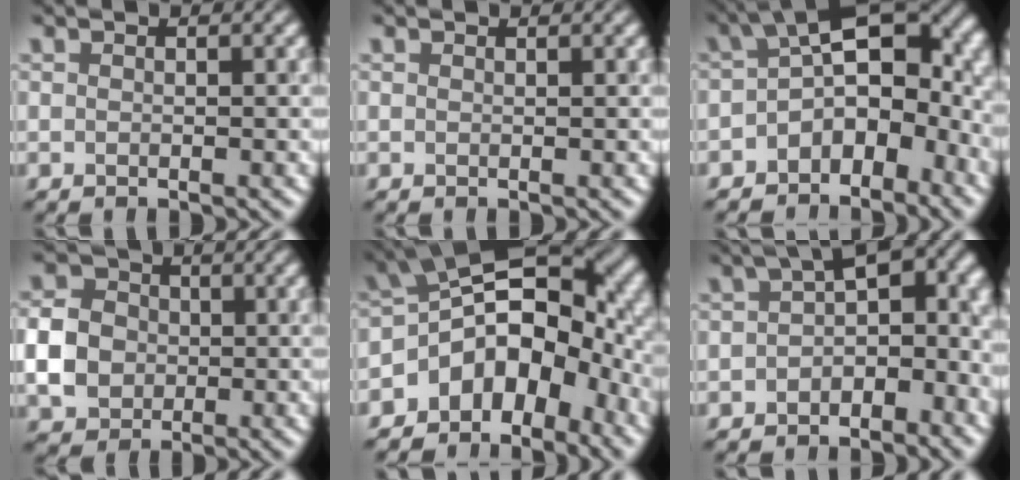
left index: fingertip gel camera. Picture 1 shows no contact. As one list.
[{"total": 0.0}, {"total": 10.1, "force": [-1.6, 6.2, 7.8], "torque": [-0.098, 0.009, -0.034]}, {"total": 4.8, "force": [-0.7, 4.2, 2.3], "torque": [-0.053, 0.004, -0.022]}, {"total": 11.7, "force": [-4.2, 7.0, 8.5], "torque": [-0.112, 0.008, -0.085]}, {"total": 8.8, "force": [-0.3, 5.5, 6.9], "torque": [-0.075, 0.015, -0.017]}]